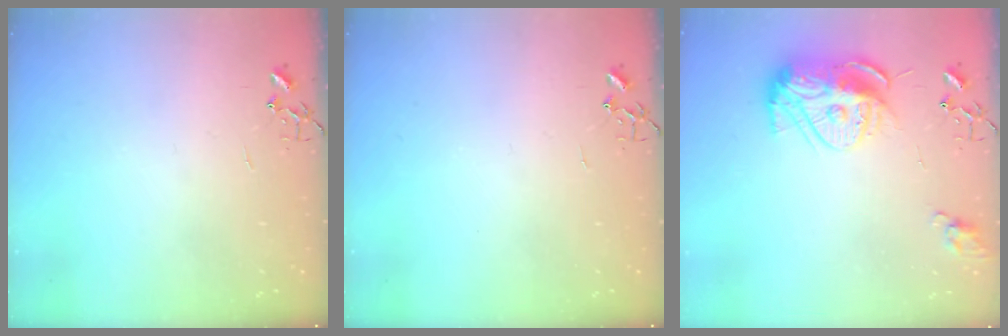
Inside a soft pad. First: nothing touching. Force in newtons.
{"total": 0.0}
{"total": 13.5, "press": 13.4, "slide": 1.1}